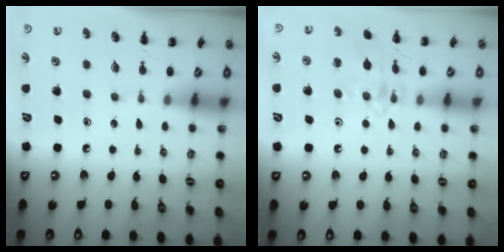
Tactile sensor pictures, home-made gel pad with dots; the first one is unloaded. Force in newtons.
{"total": 13.2, "press": 13.2, "slide": 0.6}